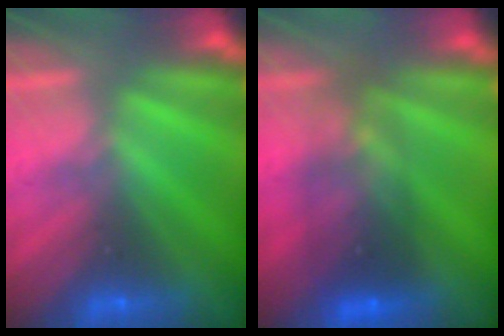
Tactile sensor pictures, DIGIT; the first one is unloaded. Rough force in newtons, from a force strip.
{"total": 7.2}